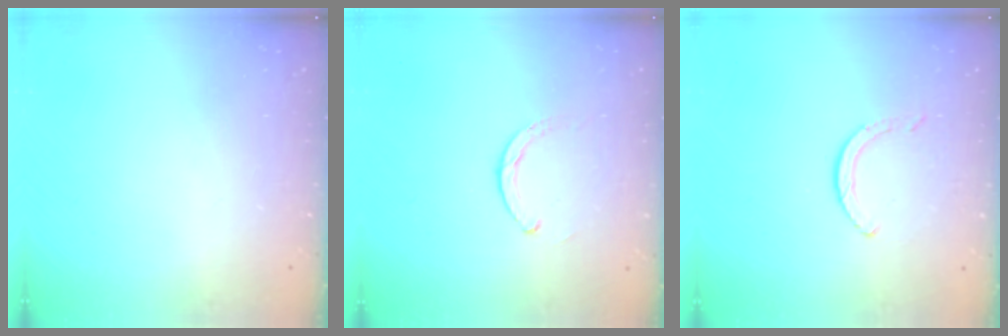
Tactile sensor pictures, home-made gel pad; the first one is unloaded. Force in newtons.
{"total": 1.8, "press": 1.8, "slide": 0.2}
{"total": 2.9, "press": 2.9, "slide": 0.4}